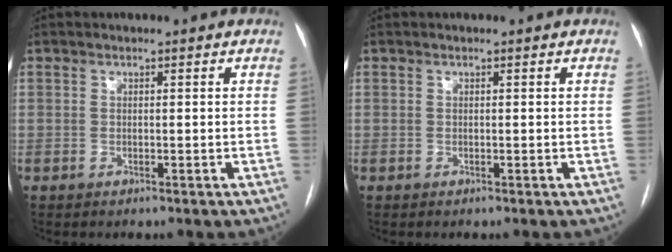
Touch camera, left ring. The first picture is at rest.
{"total": 0.0}